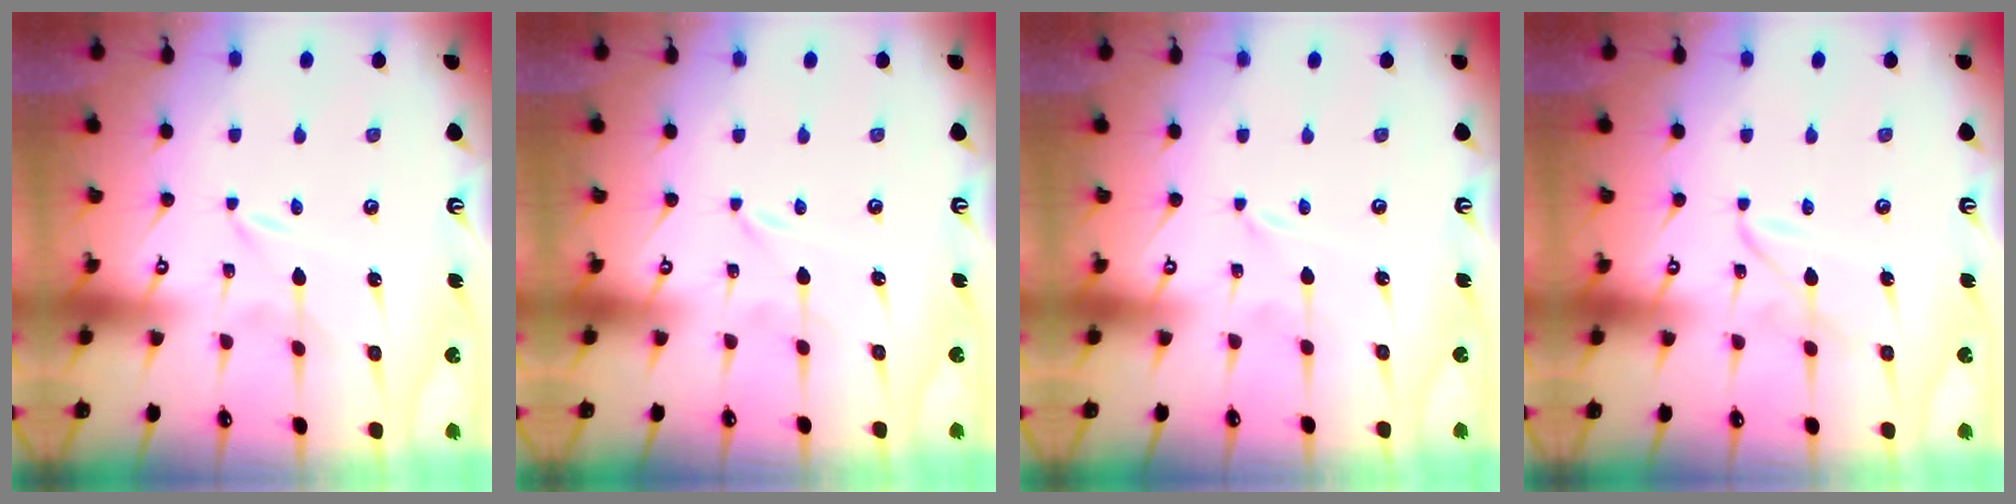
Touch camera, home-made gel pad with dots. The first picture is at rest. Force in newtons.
{"total": 0.0}
{"total": 0.0}
{"total": 2.6, "press": 2.6, "slide": 0.2}